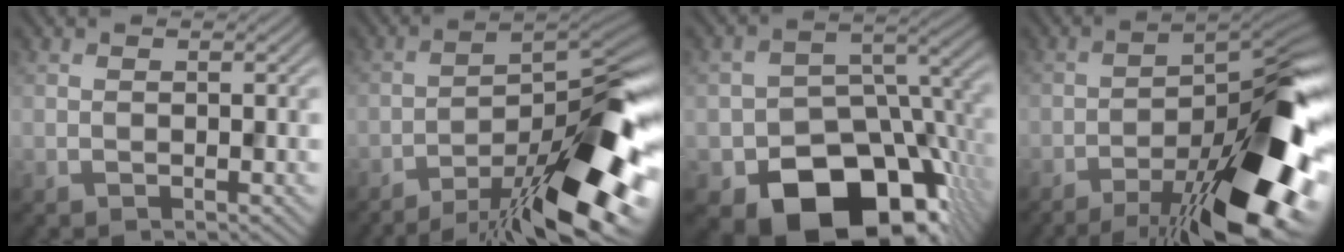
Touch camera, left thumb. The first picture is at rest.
{"total": 14.2, "force": [-8.7, 3.6, 10.6], "torque": [-0.157, 0.010, -0.152]}
{"total": 16.0, "force": [-8.3, 10.2, 9.2], "torque": [-0.132, -0.041, -0.122]}
{"total": 16.3, "force": [-8.4, 5.0, 13.0], "torque": [-0.170, 0.011, -0.140]}